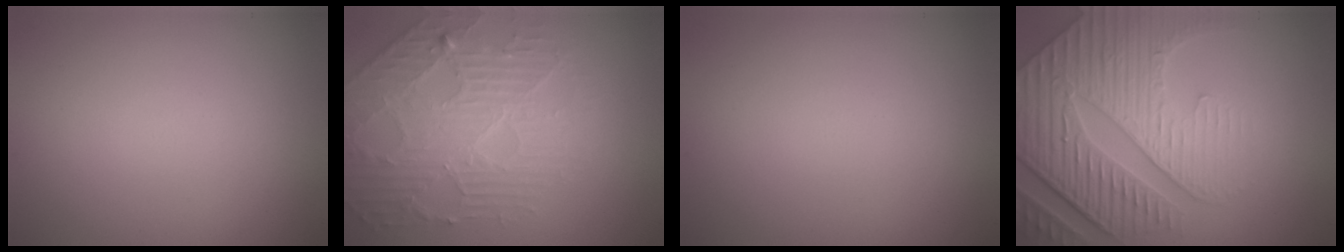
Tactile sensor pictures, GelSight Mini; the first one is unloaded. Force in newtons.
{"total": 4.1, "press": 4.0, "slide": 1.0}
{"total": 0.0}
{"total": 7.5, "press": 6.0, "slide": 4.6}